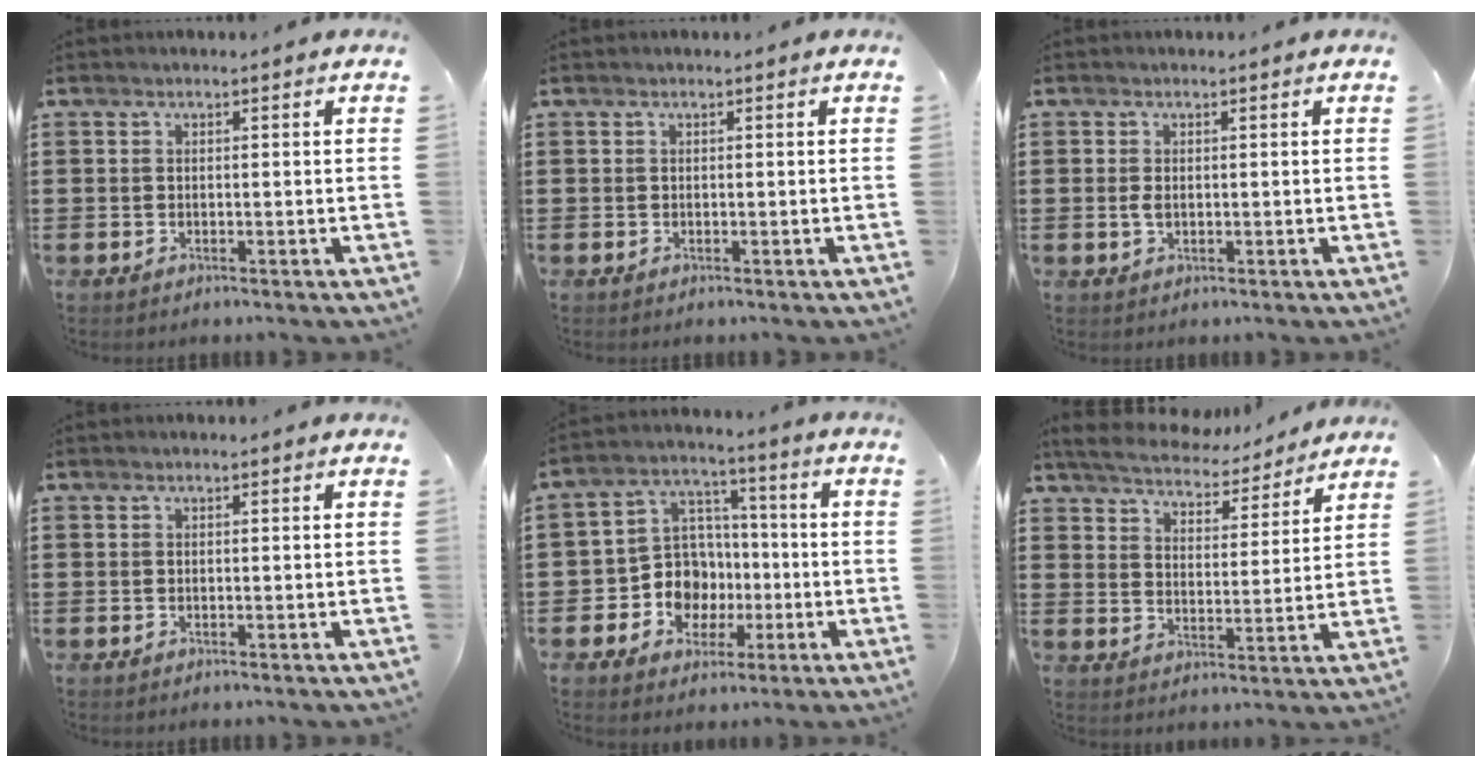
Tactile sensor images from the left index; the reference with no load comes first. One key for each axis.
{"total": 0.0}
{"total": 1.6, "fx": 0.1, "fy": 0.9, "fz": 1.3, "tx": -0.036, "ty": -0.001, "tz": -0.001}
{"total": 0.0}
{"total": 9.8, "fx": -1.9, "fy": 9.0, "fz": 3.4, "tx": -0.104, "ty": 0.015, "tz": -0.028}
{"total": 5.5, "fx": 5.4, "fy": 0.4, "fz": 0.8, "tx": -0.046, "ty": -0.036, "tz": 0.091}